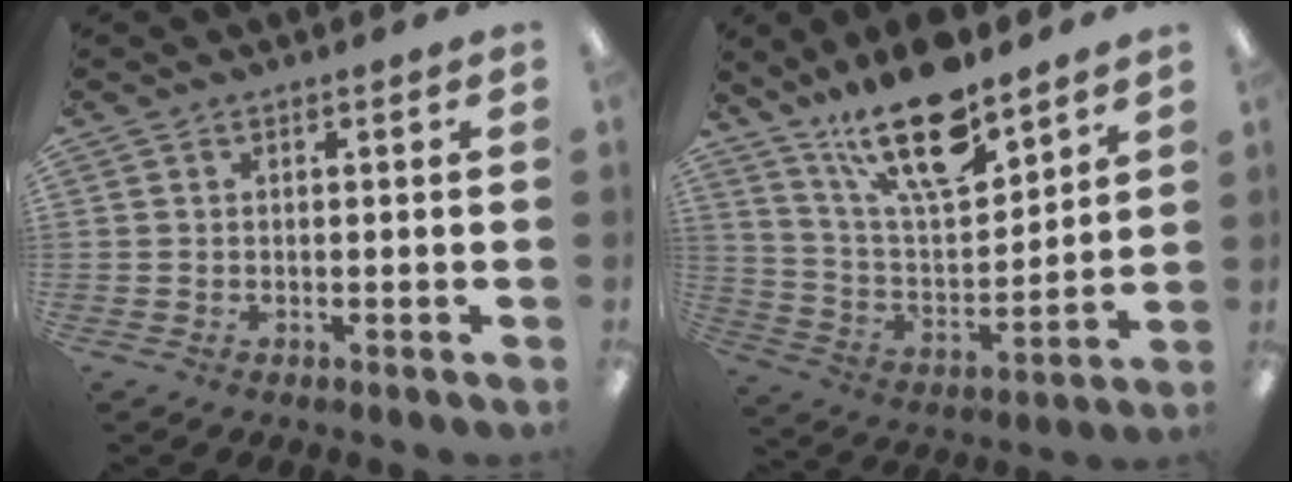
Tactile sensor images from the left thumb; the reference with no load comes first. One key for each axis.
{"total": 20.6, "fx": 14.2, "fy": 7.5, "fz": 12.9, "tx": -0.219, "ty": -0.080, "tz": 0.243}